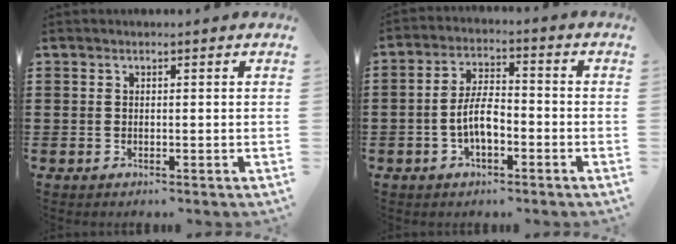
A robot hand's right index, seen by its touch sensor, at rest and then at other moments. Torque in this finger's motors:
{"motor_torque": [1.25, 0.88, 0.31, 0.14]}